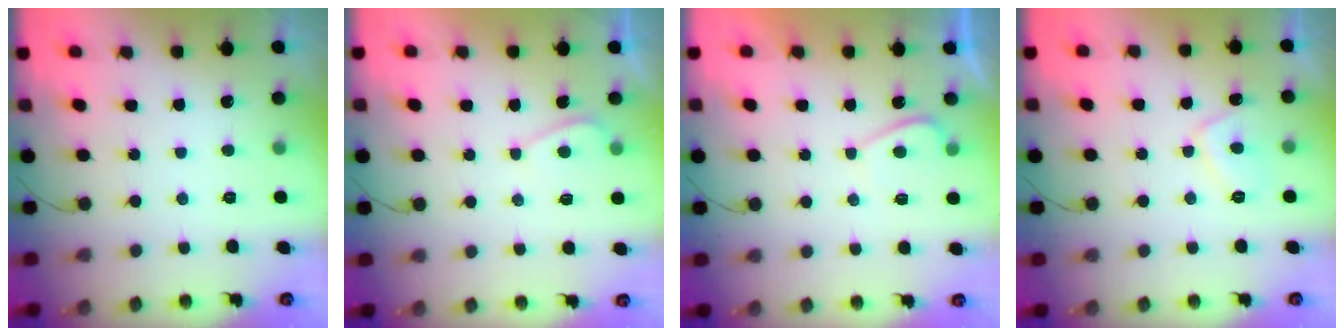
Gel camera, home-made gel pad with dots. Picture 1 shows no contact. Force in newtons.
{"total": 3.2, "press": 3.2, "slide": 0.5}
{"total": 1.8, "press": 1.7, "slide": 0.6}
{"total": 4.9, "press": 4.7, "slide": 1.1}